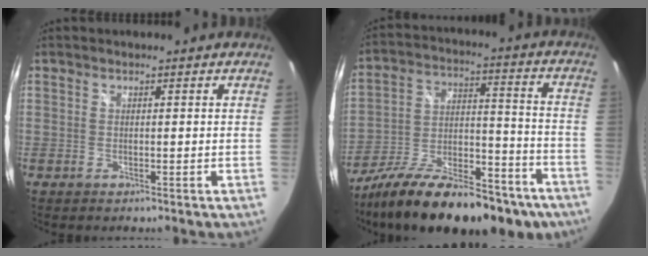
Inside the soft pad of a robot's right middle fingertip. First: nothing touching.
{"total": 27.1, "force": [-18.5, 11.1, 16.4], "torque": [-0.293, -0.013, -0.281]}